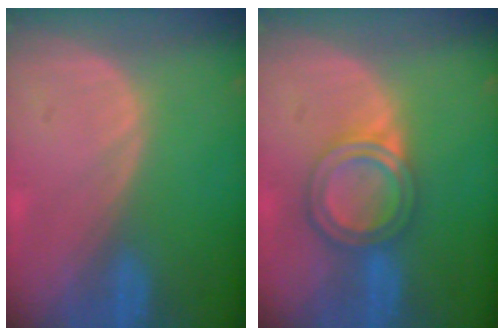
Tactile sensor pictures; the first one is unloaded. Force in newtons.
{"total": 6.2, "press": 5.4, "slide": 3.0}